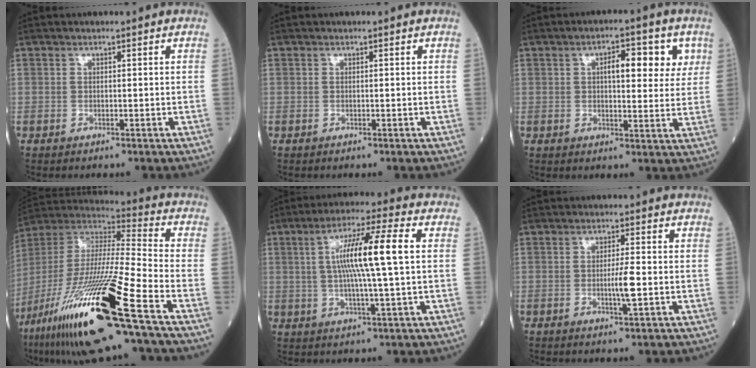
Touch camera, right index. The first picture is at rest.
{"total": 0.0}
{"total": 7.5, "force": [2.7, 2.9, 6.3], "torque": [-0.080, 0.015, 0.034]}
{"total": 27.5, "force": [-14.9, 0.9, 23.1], "torque": [-0.468, -0.062, -0.281]}
{"total": 11.4, "force": [1.5, -0.2, 11.3], "torque": [-0.205, 0.013, 0.024]}
{"total": 3.3, "force": [-0.6, -0.1, 3.3], "torque": [-0.059, -0.005, -0.010]}